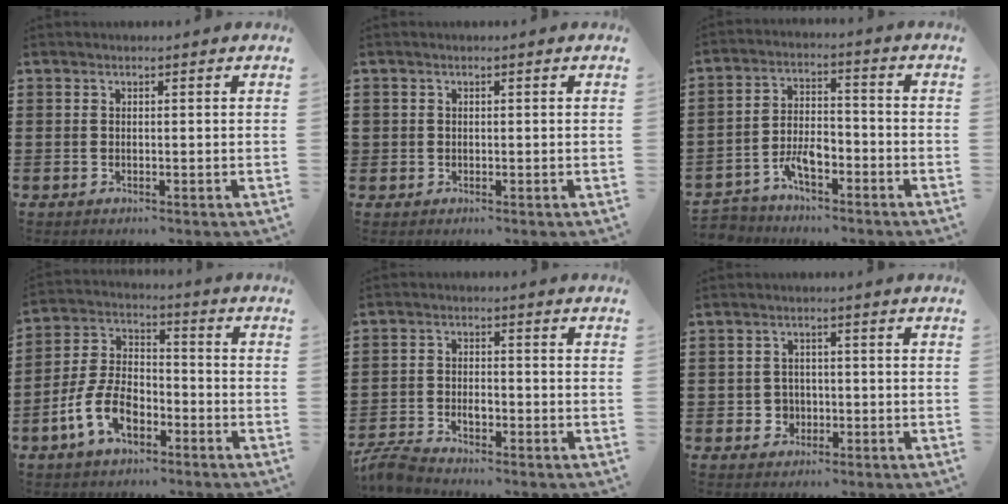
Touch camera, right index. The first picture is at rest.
{"total": 0.8, "force": [0.0, 0.8, 0.1], "torque": [-0.003, 0.004, -0.002]}
{"total": 5.1, "force": [-3.6, 2.4, 2.7], "torque": [-0.059, 0.011, -0.072]}
{"total": 9.3, "force": [-4.4, 5.1, 6.4], "torque": [-0.154, 0.006, -0.088]}
{"total": 3.3, "force": [-2.7, 1.2, 1.5], "torque": [-0.034, 0.008, -0.055]}
{"total": 2.8, "force": [-0.9, 2.6, 0.7], "torque": [-0.023, 0.004, -0.022]}